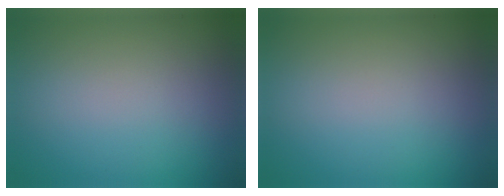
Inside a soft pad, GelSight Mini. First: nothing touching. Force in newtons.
{"total": 0.0}